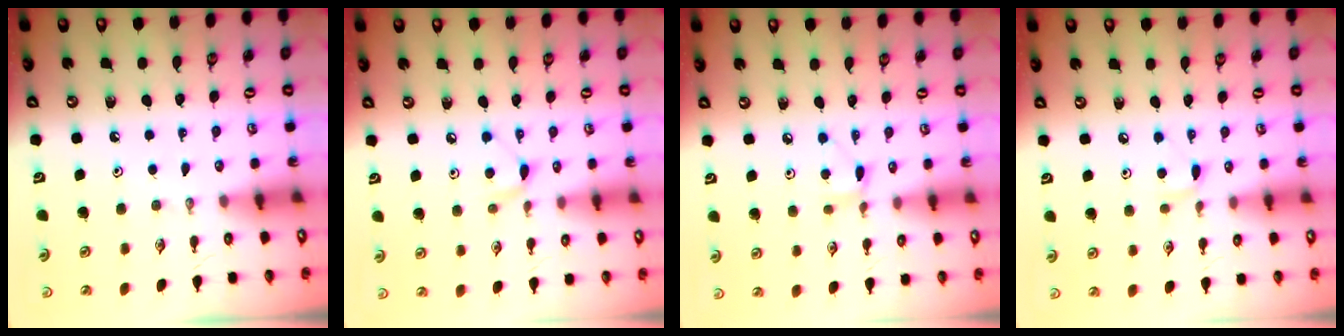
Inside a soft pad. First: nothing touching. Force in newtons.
{"total": 5.3, "press": 5.3, "slide": 0.7}
{"total": 5.0, "press": 5.0, "slide": 0.6}
{"total": 4.8, "press": 4.8, "slide": 0.6}